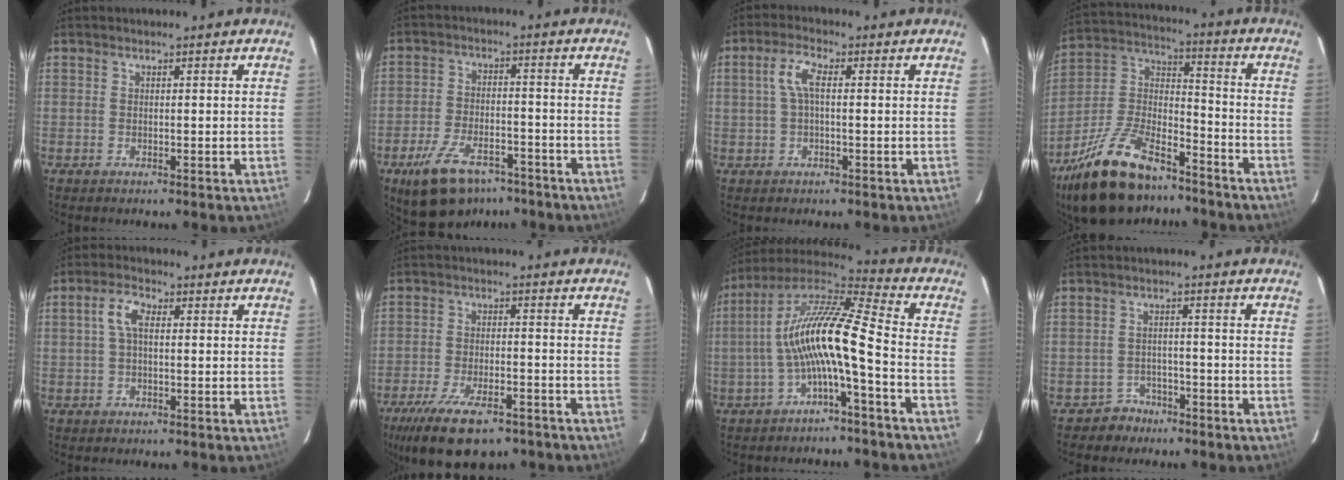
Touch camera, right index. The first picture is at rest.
{"total": 13.5, "force": [-9.1, 6.6, 7.4], "torque": [-0.164, -0.011, -0.149]}
{"total": 4.2, "force": [0.4, 1.4, 3.9], "torque": [-0.079, 0.010, 0.009]}
{"total": 21.7, "force": [-15.3, 9.3, 12.2], "torque": [-0.255, 0.006, -0.261]}
{"total": 4.1, "force": [0.6, 2.0, 3.5], "torque": [-0.071, 0.012, 0.011]}
{"total": 15.4, "force": [-10.7, 6.0, 9.3], "torque": [-0.201, -0.032, -0.173]}
{"total": 14.5, "force": [-2.9, 1.7, 14.1], "torque": [-0.270, 0.015, -0.060]}
{"total": 4.1, "force": [-3.1, 2.6, -0.3], "torque": [-0.004, 0.015, -0.049]}